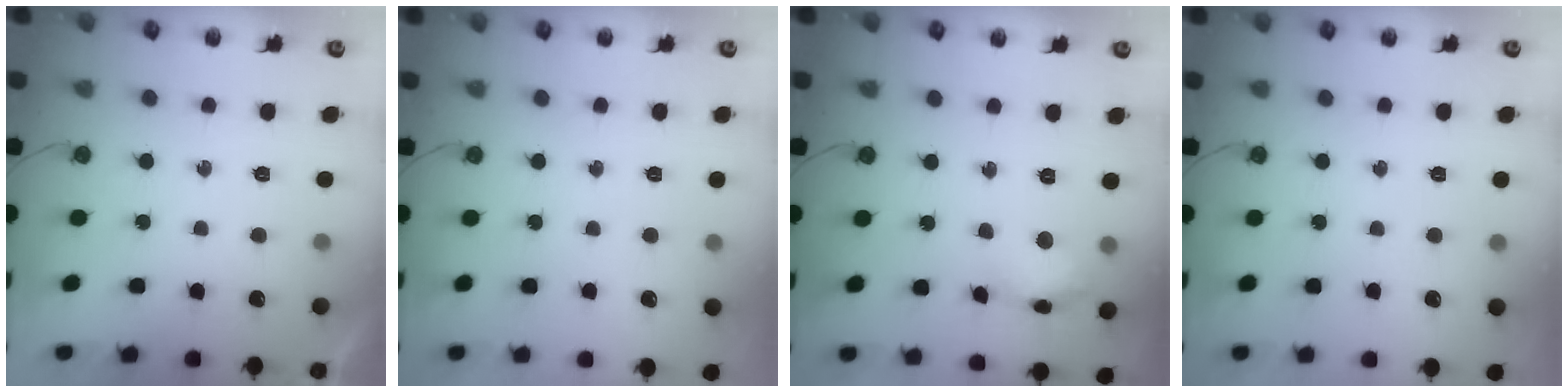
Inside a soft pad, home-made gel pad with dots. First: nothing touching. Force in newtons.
{"total": 0.0}
{"total": 11.1, "press": 11.1, "slide": 0.8}
{"total": 0.0}